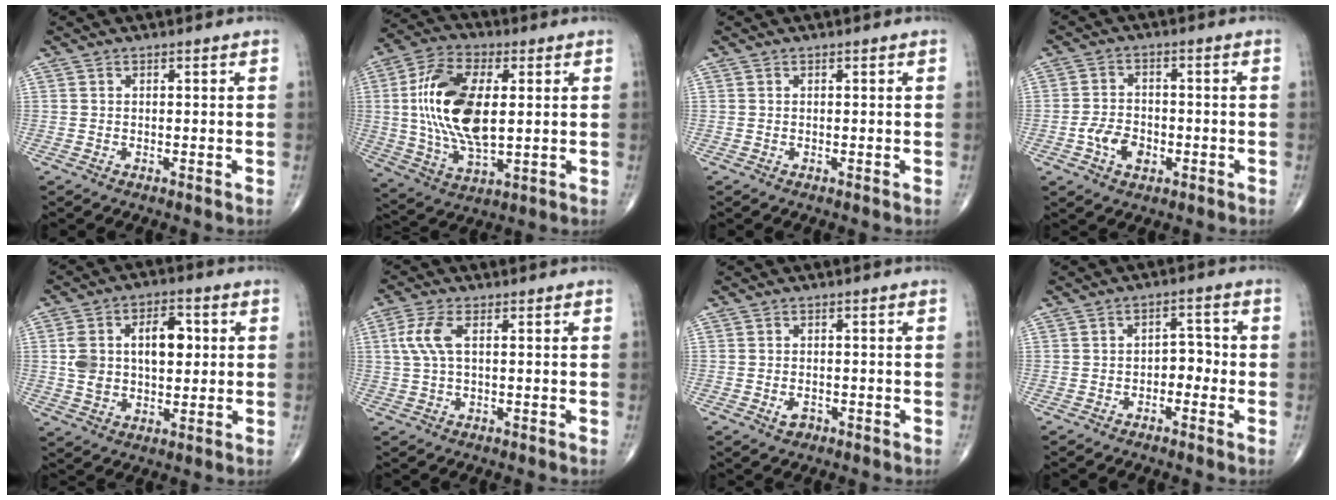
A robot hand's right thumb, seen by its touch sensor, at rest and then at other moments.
{"total": 18.1, "force": [2.0, 9.0, 15.5], "torque": [-0.304, -0.003, 0.039]}
{"total": 0.0}
{"total": 6.2, "force": [-2.1, 4.2, 4.1], "torque": [-0.059, 0.012, -0.039]}
{"total": 12.3, "force": [1.8, 7.4, 9.6], "torque": [-0.147, 0.016, 0.035]}
{"total": 5.3, "force": [1.1, 2.2, 4.7], "torque": [-0.128, 0.015, 0.023]}
{"total": 2.0, "force": [-0.9, 1.4, 1.1], "torque": [-0.016, 0.003, -0.012]}
{"total": 3.9, "force": [-1.2, 2.6, 2.6], "torque": [-0.019, 0.019, -0.027]}